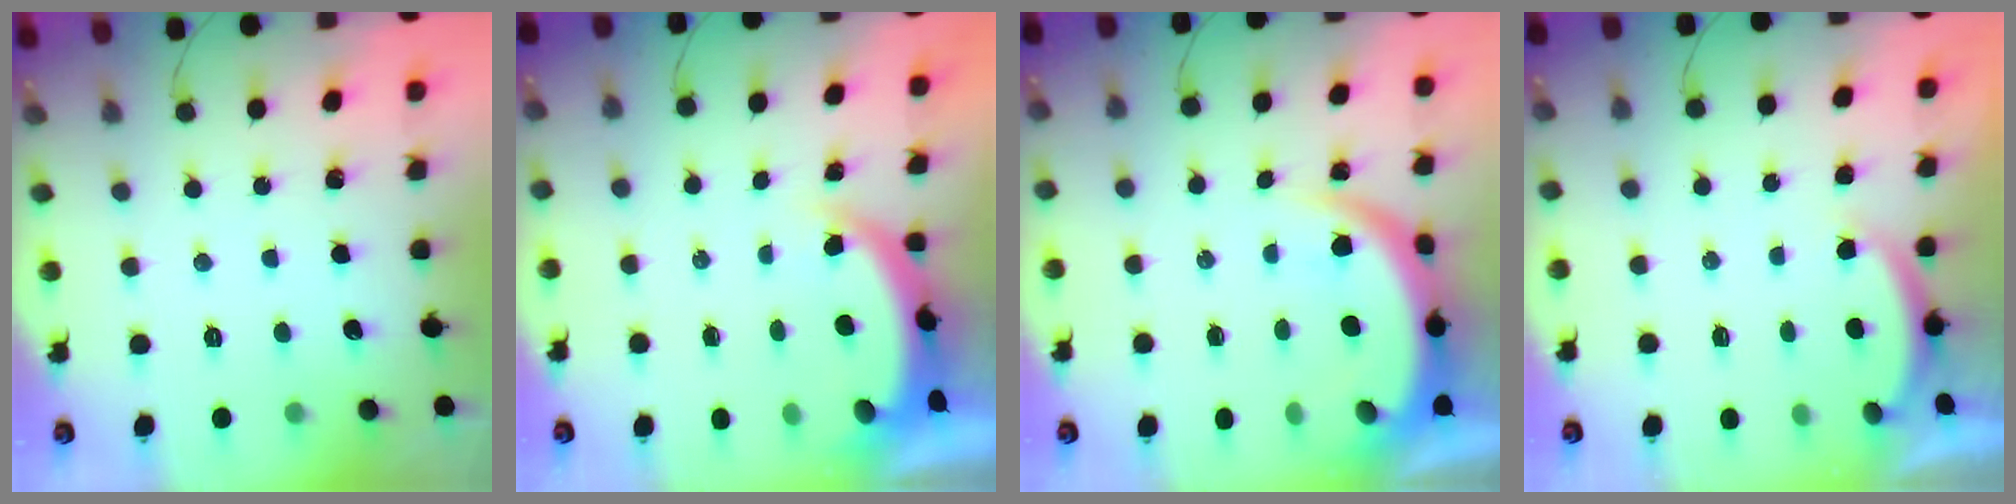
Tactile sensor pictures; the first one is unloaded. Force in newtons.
{"total": 4.7, "press": 4.5, "slide": 1.4}
{"total": 9.1, "press": 9.1, "slide": 1.1}
{"total": 2.3, "press": 2.2, "slide": 0.6}